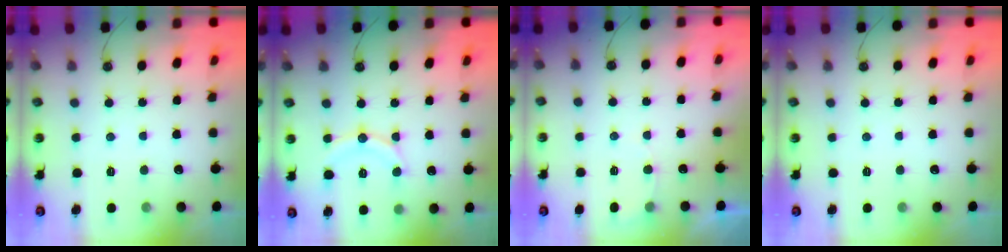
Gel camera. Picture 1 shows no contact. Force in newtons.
{"total": 11.9, "press": 11.8, "slide": 1.1}
{"total": 3.6, "press": 3.6, "slide": 0.3}
{"total": 0.0}